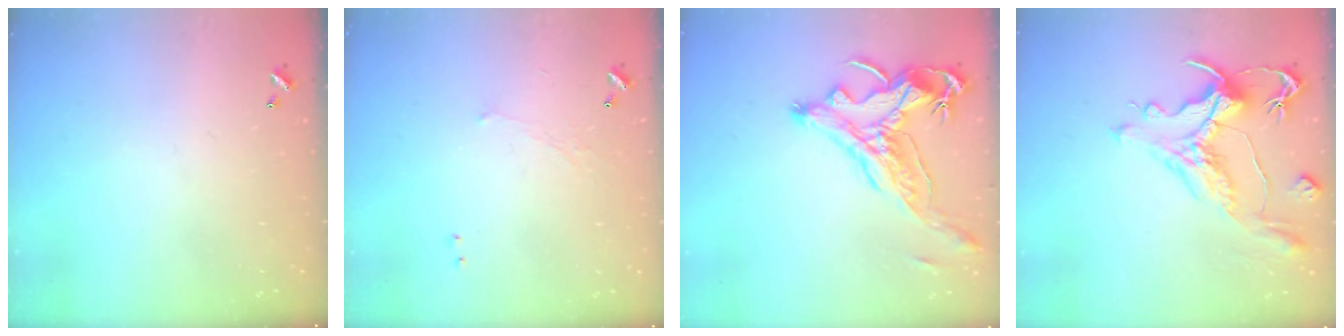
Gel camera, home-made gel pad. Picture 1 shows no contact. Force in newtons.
{"total": 0.6, "press": 0.2, "slide": 0.5}
{"total": 2.9, "press": 2.5, "slide": 1.3}
{"total": 2.2, "press": 1.7, "slide": 1.4}